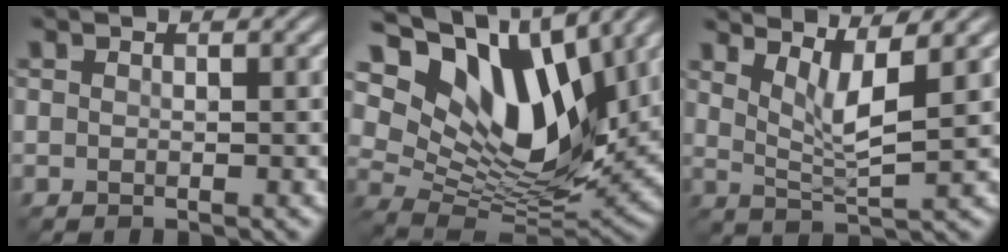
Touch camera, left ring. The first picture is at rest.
{"total": 14.5, "force": [7.0, 7.8, 10.0], "torque": [-0.167, 0.007, 0.122]}
{"total": 4.4, "force": [2.4, 0.8, 3.6], "torque": [-0.062, -0.009, 0.047]}